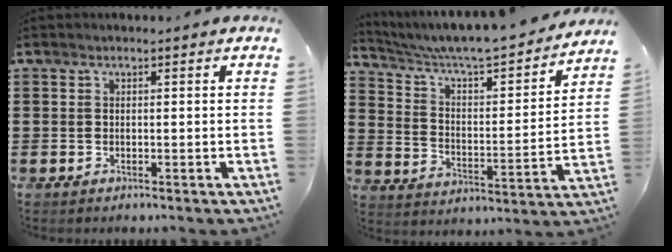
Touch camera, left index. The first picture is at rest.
{"total": 5.3, "force": [5.0, 0.5, 1.9], "torque": [-0.064, -0.047, 0.076]}